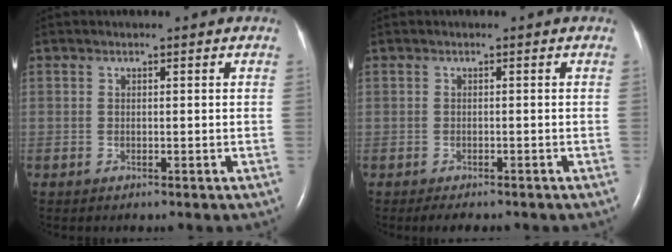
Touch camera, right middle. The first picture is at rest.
{"total": 3.4, "force": [-2.8, 1.1, 1.5], "torque": [-0.019, -0.007, -0.033]}